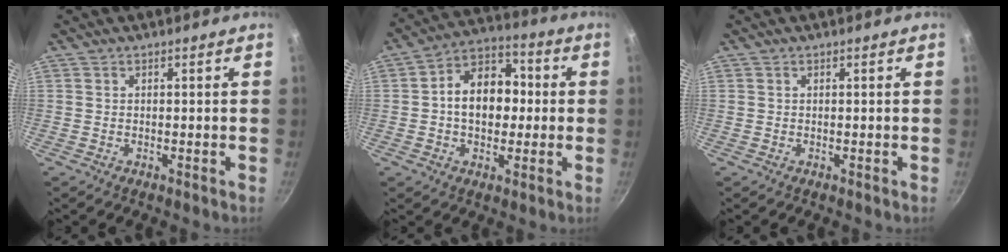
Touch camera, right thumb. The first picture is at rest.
{"total": 13.1, "force": [0.1, 9.5, 9.0], "torque": [-0.094, 0.033, -0.014]}
{"total": 0.0}